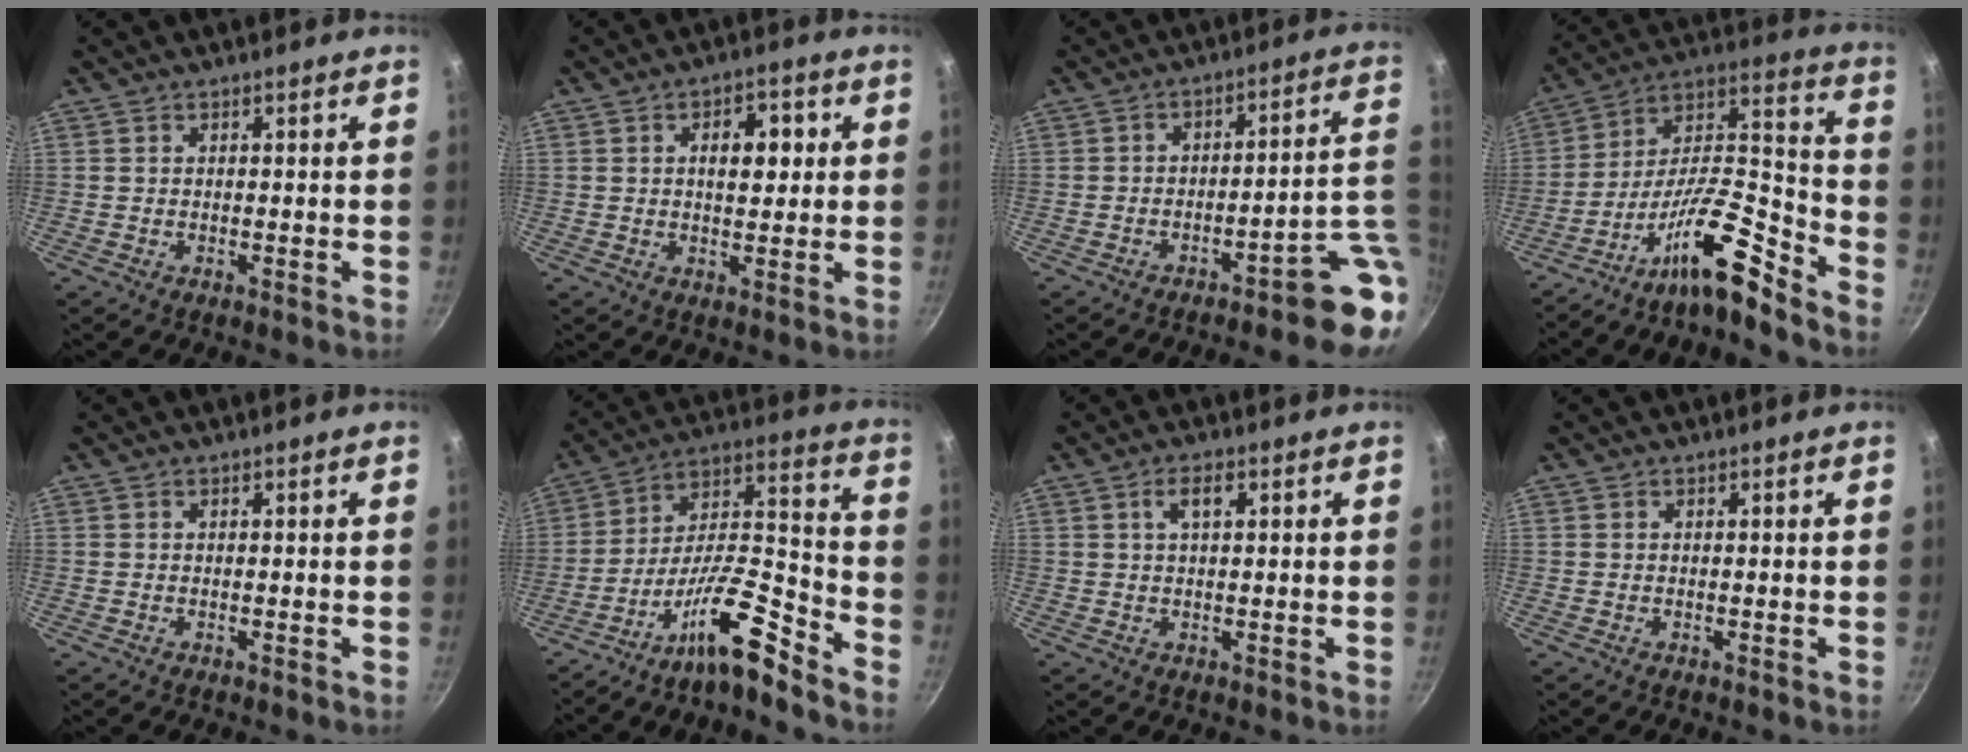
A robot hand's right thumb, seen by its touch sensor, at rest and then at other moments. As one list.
[{"total": 6.5, "force": [1.3, 3.8, 5.2], "torque": [-0.047, 0.001, 0.014]}, {"total": 10.7, "force": [-4.7, 2.5, 9.3], "torque": [-0.085, 0.042, -0.064]}, {"total": 17.1, "force": [-12.4, 4.0, 11.2], "torque": [-0.163, 0.110, -0.233]}, {"total": 0.0}, {"total": 14.0, "force": [-10.3, 2.8, 9.1], "torque": [-0.155, 0.100, -0.193]}, {"total": 3.2, "force": [1.1, 1.4, 2.7], "torque": [-0.044, 0.006, 0.020]}, {"total": 0.0}]